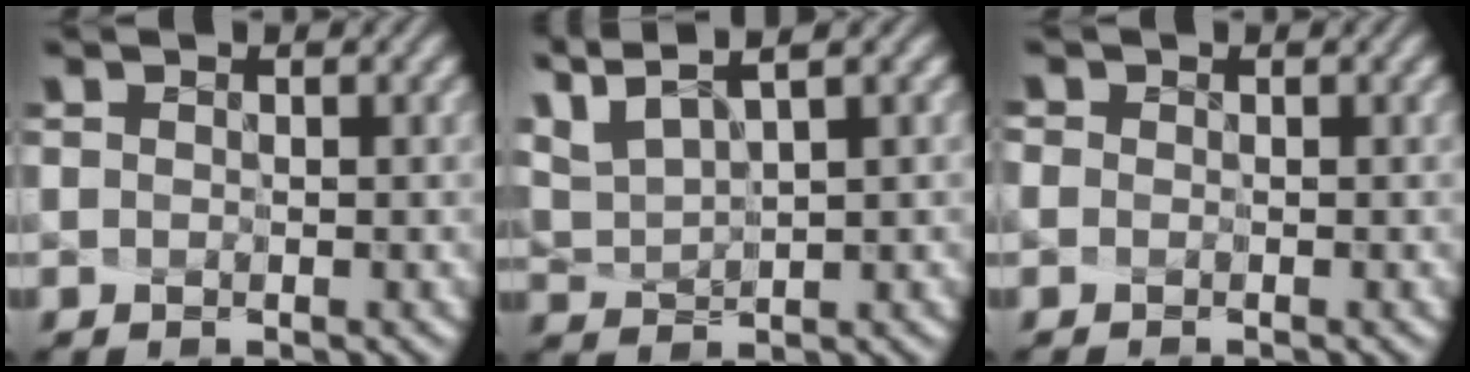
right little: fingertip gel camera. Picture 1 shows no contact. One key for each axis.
{"total": 4.0, "fx": 3.5, "fy": -0.3, "fz": 1.9, "tx": -0.076, "ty": 0.006, "tz": 0.092}
{"total": 0.8, "fx": -0.1, "fy": 0.8, "fz": 0.3, "tx": -0.008, "ty": 0.005, "tz": -0.001}